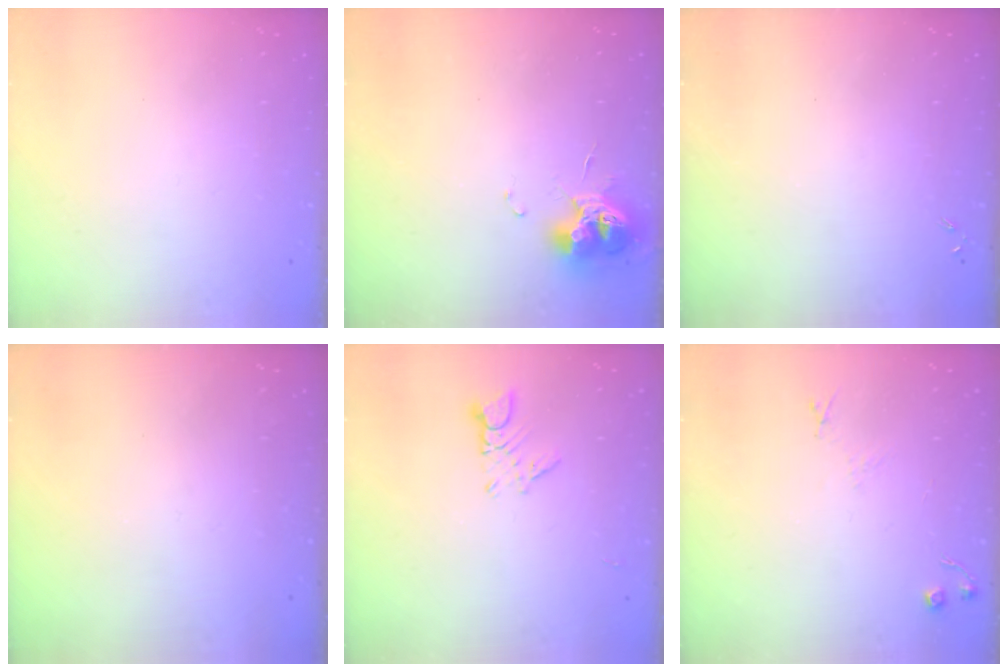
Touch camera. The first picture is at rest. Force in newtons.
{"total": 10.0, "press": 9.9, "slide": 0.9}
{"total": 0.0}
{"total": 0.0}
{"total": 2.5, "press": 2.4, "slide": 0.4}
{"total": 4.9, "press": 4.8, "slide": 0.7}